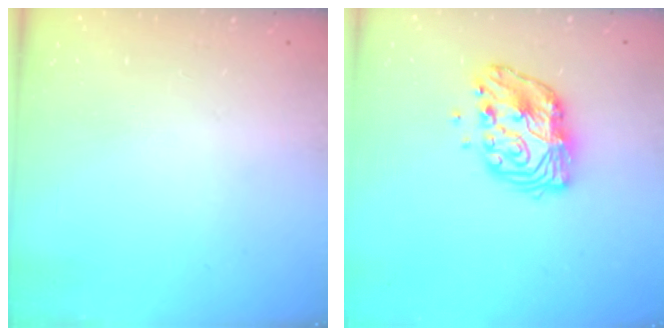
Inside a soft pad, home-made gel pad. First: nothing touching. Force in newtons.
{"total": 11.9, "press": 11.9, "slide": 0.8}